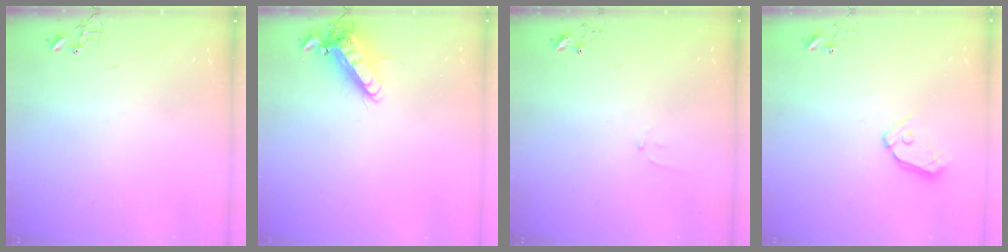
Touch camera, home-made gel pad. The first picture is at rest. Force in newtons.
{"total": 13.2, "press": 13.0, "slide": 2.1}
{"total": 5.5, "press": 5.5, "slide": 0.6}
{"total": 8.4, "press": 8.4, "slide": 0.8}